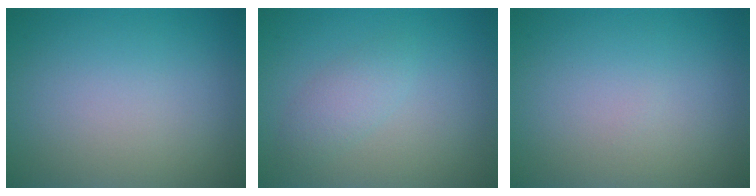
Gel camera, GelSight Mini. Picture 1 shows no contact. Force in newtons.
{"total": 1.9, "press": 1.9, "slide": 0.0}
{"total": 0.0}